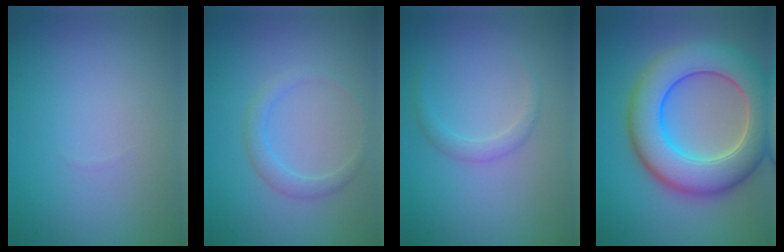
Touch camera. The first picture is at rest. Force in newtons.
{"total": 1.7, "press": 1.7, "slide": 0.2}
{"total": 1.3, "press": 1.3, "slide": 0.0}
{"total": 10.2, "press": 10.2, "slide": 0.7}